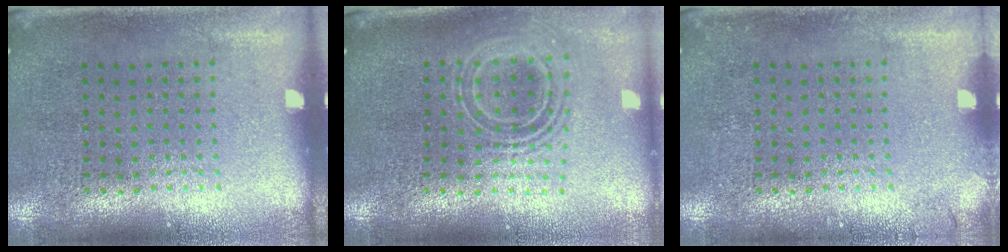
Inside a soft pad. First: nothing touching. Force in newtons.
{"total": 2.1, "press": 1.5, "slide": 1.4}
{"total": 0.7, "press": 0.7, "slide": 0.2}